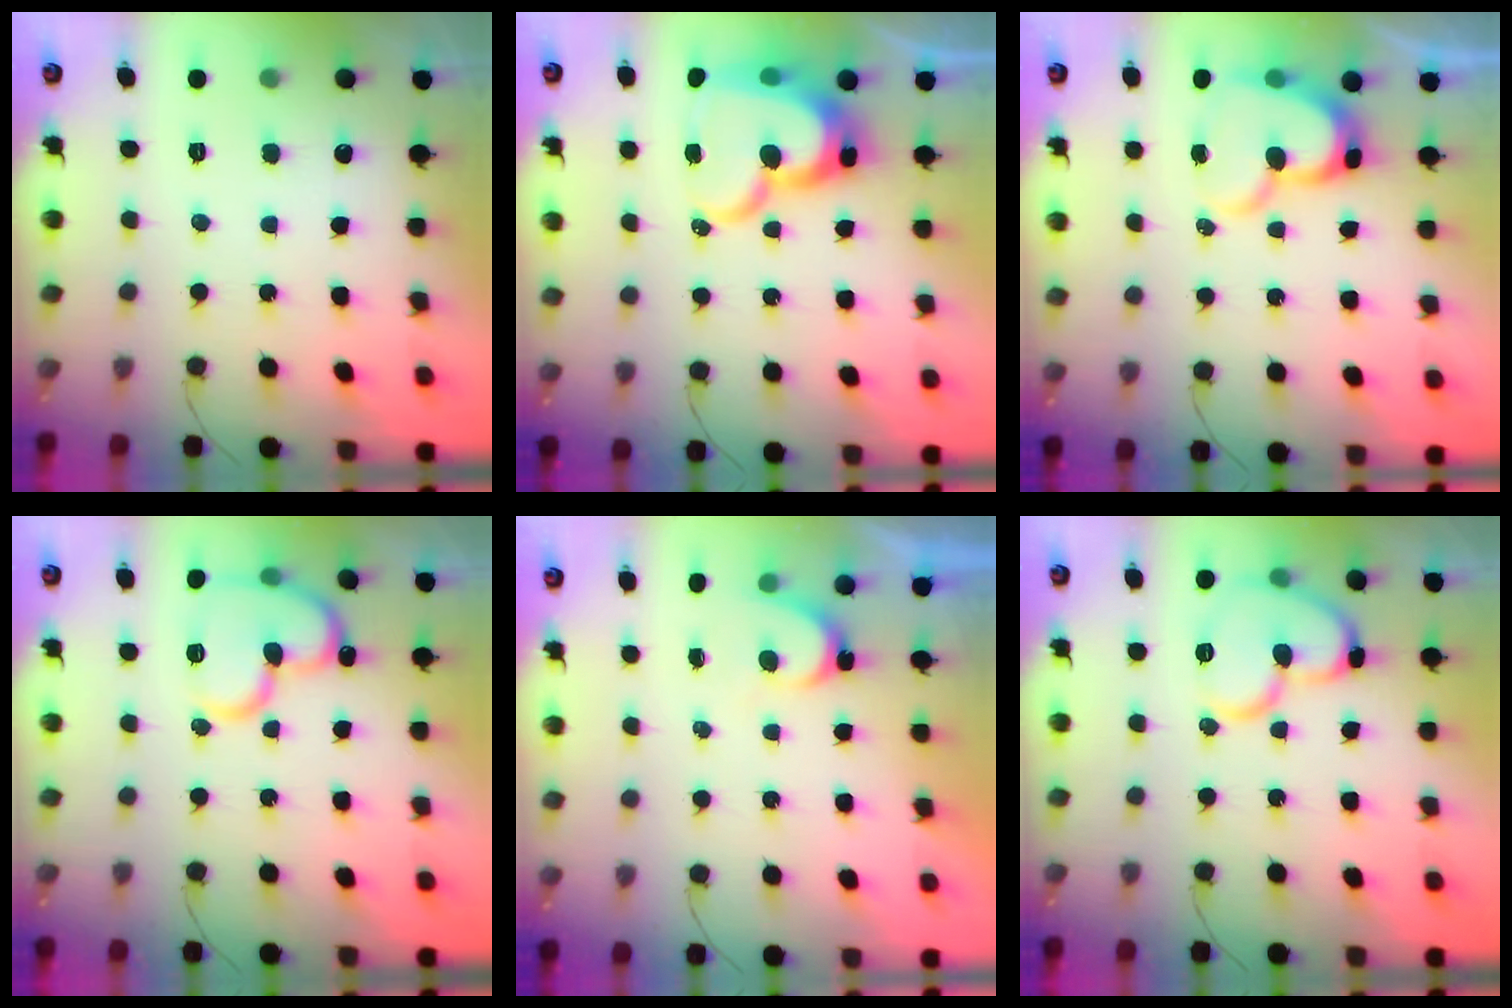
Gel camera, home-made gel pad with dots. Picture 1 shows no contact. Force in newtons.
{"total": 17.0, "press": 17.0, "slide": 1.5}
{"total": 13.8, "press": 13.7, "slide": 1.3}
{"total": 16.4, "press": 16.3, "slide": 2.0}
{"total": 4.7, "press": 4.6, "slide": 0.4}
{"total": 14.4, "press": 14.4, "slide": 1.1}